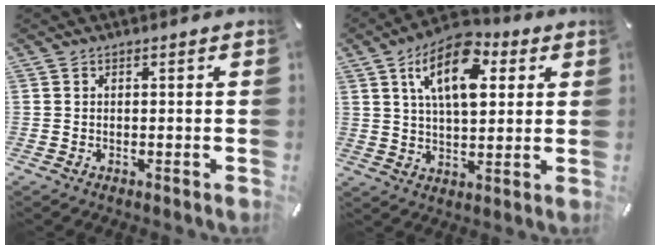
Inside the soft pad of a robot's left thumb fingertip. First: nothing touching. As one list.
[{"total": 14.6, "force": [6.0, 8.0, 10.7], "torque": [-0.174, -0.009, 0.102]}]